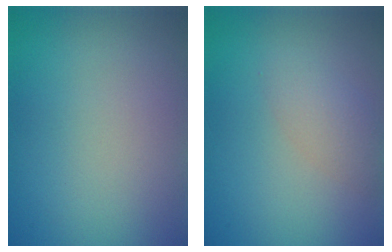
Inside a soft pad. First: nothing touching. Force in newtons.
{"total": 2.3, "press": 2.3, "slide": 0.0}